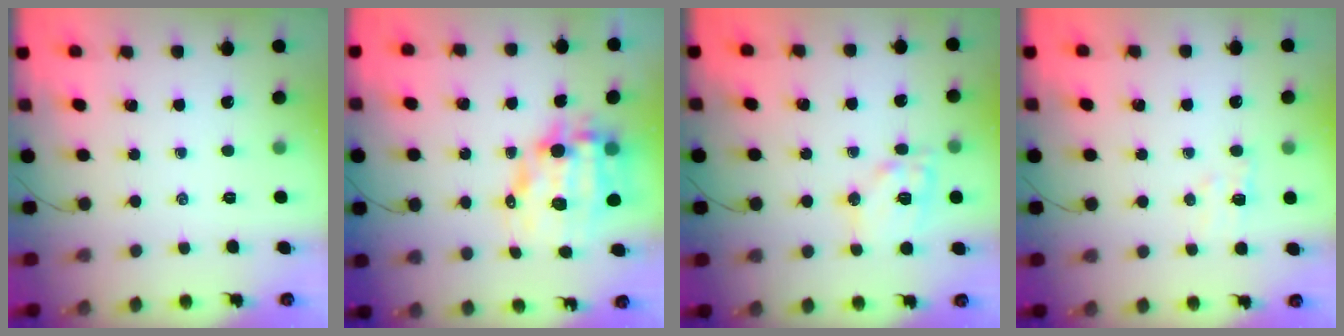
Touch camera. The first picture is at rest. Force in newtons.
{"total": 11.7, "press": 11.2, "slide": 3.1}
{"total": 13.4, "press": 13.3, "slide": 1.9}
{"total": 5.2, "press": 5.0, "slide": 1.3}